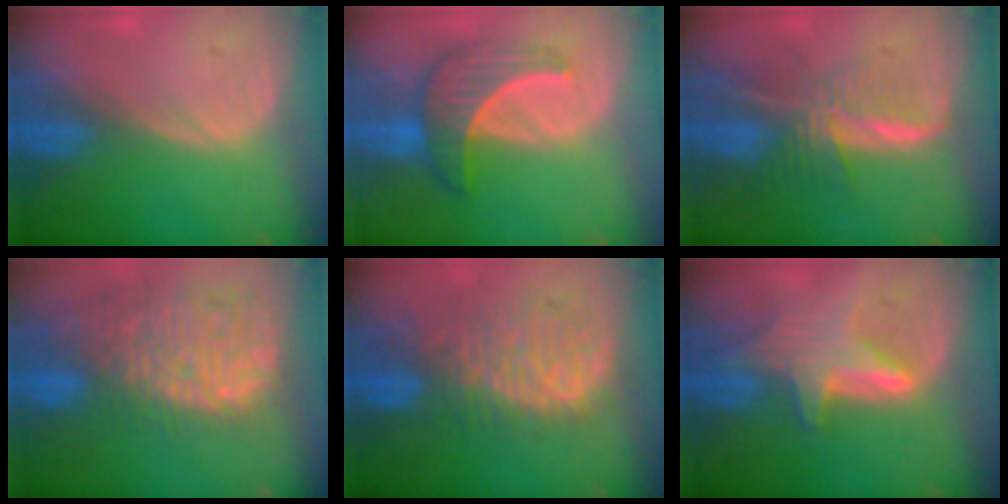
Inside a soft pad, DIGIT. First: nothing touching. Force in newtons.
{"total": 6.9, "press": 6.8, "slide": 1.0}
{"total": 8.3, "press": 6.9, "slide": 4.5}
{"total": 13.8, "press": 11.6, "slide": 7.5}
{"total": 10.4, "press": 9.4, "slide": 4.6}
{"total": 6.8, "press": 6.3, "slide": 2.4}